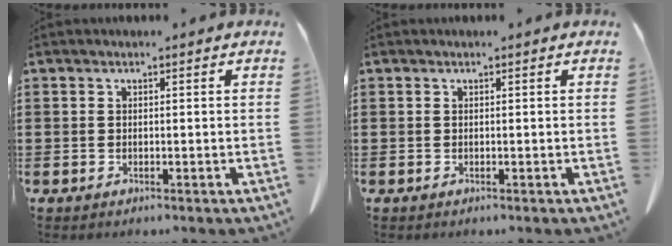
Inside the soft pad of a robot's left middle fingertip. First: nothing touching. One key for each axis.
{"total": 0.0}